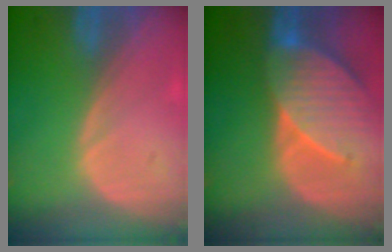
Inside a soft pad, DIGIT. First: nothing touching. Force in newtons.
{"total": 9.6, "press": 8.7, "slide": 4.0}